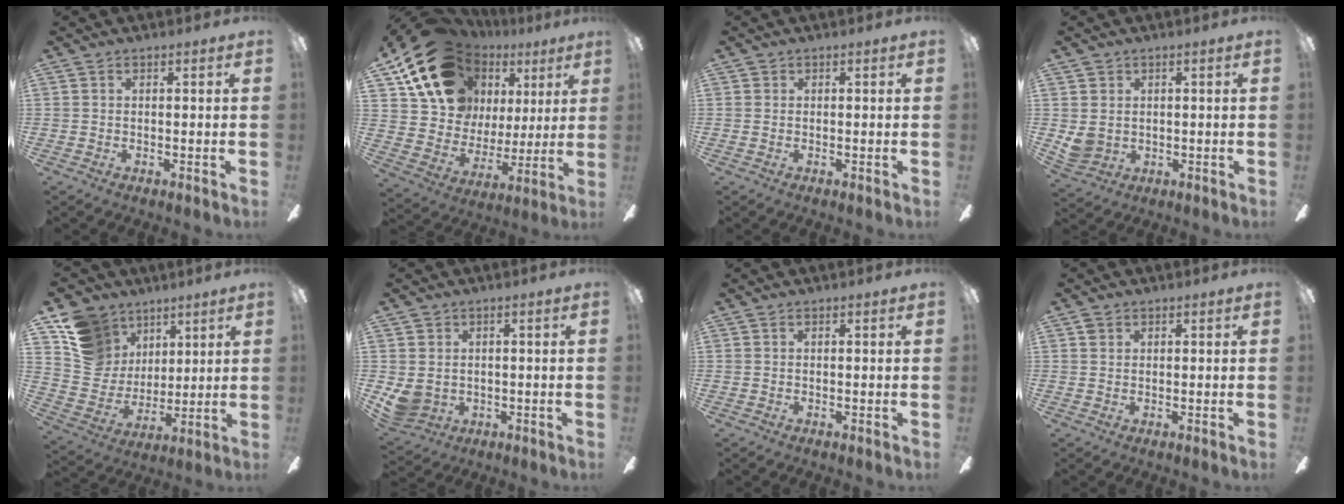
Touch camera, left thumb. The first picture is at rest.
{"total": 19.8, "force": [12.2, 13.5, 7.8], "torque": [-0.148, -0.068, 0.242]}
{"total": 0.0}
{"total": 5.3, "force": [0.5, 4.8, 2.0], "torque": [-0.056, -0.003, 0.009]}
{"total": 14.5, "force": [8.0, 11.3, 4.2], "torque": [-0.099, -0.038, 0.168]}
{"total": 5.6, "force": [-0.4, 5.1, 2.3], "torque": [-0.066, -0.001, -0.008]}
{"total": 0.0}
{"total": 1.1, "force": [0.6, 0.9, 0.3], "torque": [-0.008, 0.003, 0.012]}